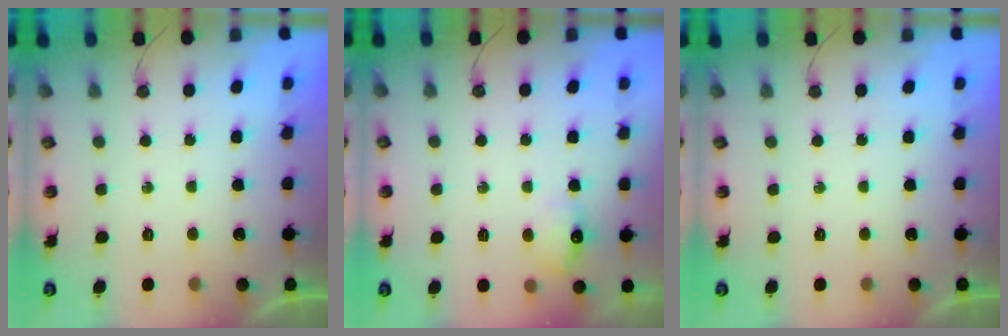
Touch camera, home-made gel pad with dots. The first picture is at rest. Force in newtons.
{"total": 7.6, "press": 7.6, "slide": 1.0}
{"total": 0.0}